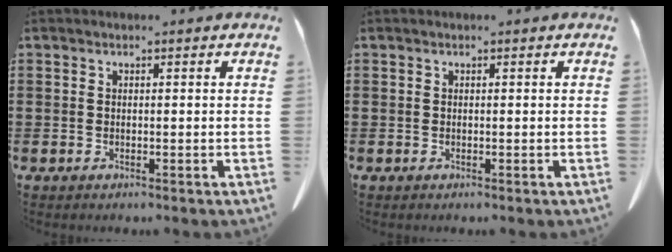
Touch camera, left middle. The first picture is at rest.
{"total": 0.0}